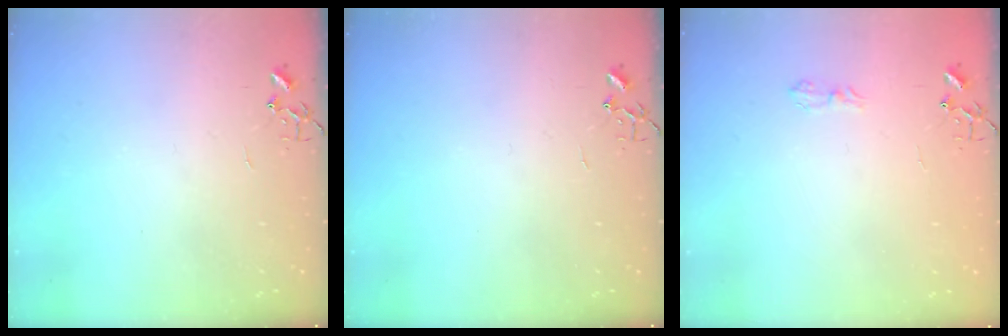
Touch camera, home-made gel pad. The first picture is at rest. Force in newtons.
{"total": 0.0}
{"total": 6.6, "press": 6.5, "slide": 0.7}